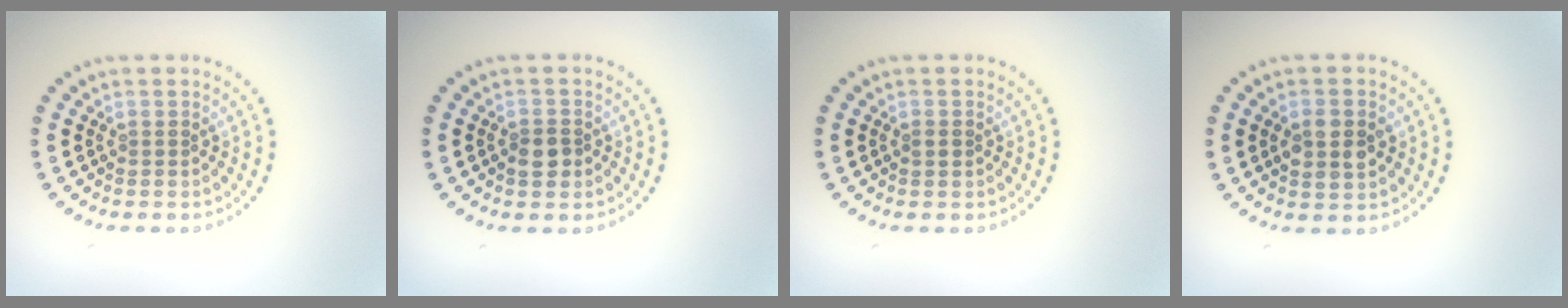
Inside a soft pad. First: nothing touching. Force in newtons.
{"total": 1.7, "press": 1.7, "slide": 0.5}
{"total": 0.9, "press": 0.9, "slide": 0.1}
{"total": 3.0, "press": 3.0, "slide": 0.1}